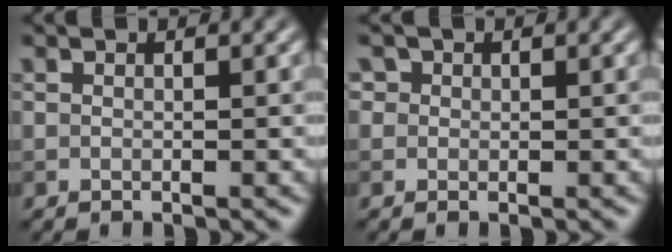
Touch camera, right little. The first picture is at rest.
{"total": 1.6, "force": [0.8, 1.3, 0.4], "torque": [-0.005, 0.001, 0.006]}